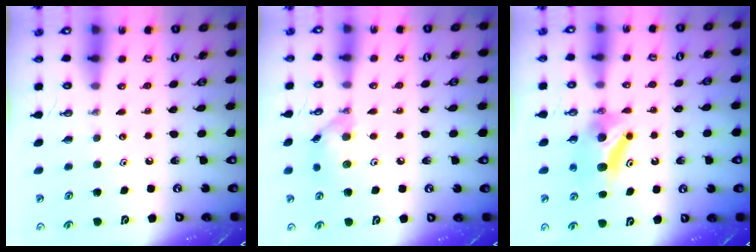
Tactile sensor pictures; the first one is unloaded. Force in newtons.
{"total": 10.3, "press": 10.3, "slide": 0.4}
{"total": 7.5, "press": 7.0, "slide": 2.8}